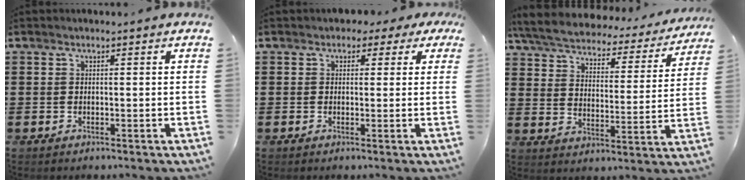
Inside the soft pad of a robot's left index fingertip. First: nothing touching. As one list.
[{"total": 1.7, "force": [0.4, 1.4, 0.8], "torque": [-0.015, 0.005, 0.003]}, {"total": 5.4, "force": [5.3, 0.6, 1.2], "torque": [-0.051, -0.034, 0.088]}]